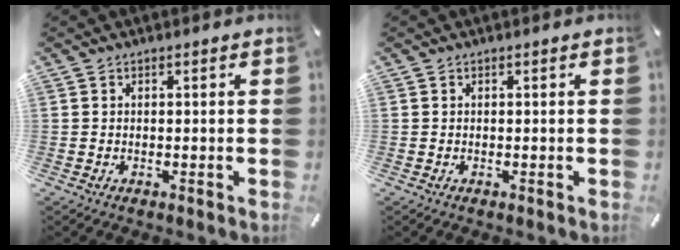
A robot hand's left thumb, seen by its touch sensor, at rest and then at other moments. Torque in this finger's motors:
{"motor_torque": [0.00, 0.00, 0.00, 0.00, 0.00]}